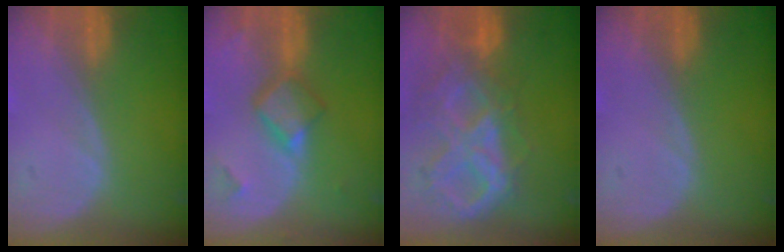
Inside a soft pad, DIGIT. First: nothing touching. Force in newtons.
{"total": 5.7, "press": 4.9, "slide": 3.0}
{"total": 10.5, "press": 8.9, "slide": 5.5}
{"total": 0.0}